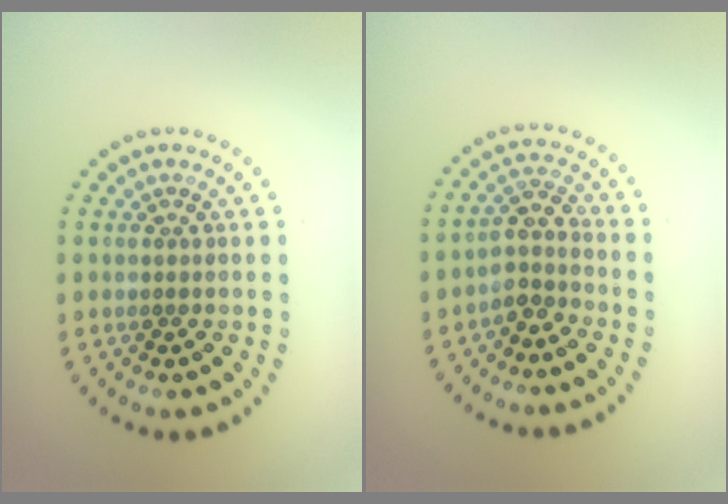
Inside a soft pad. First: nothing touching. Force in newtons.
{"total": 2.5, "press": 1.9, "slide": 1.6}